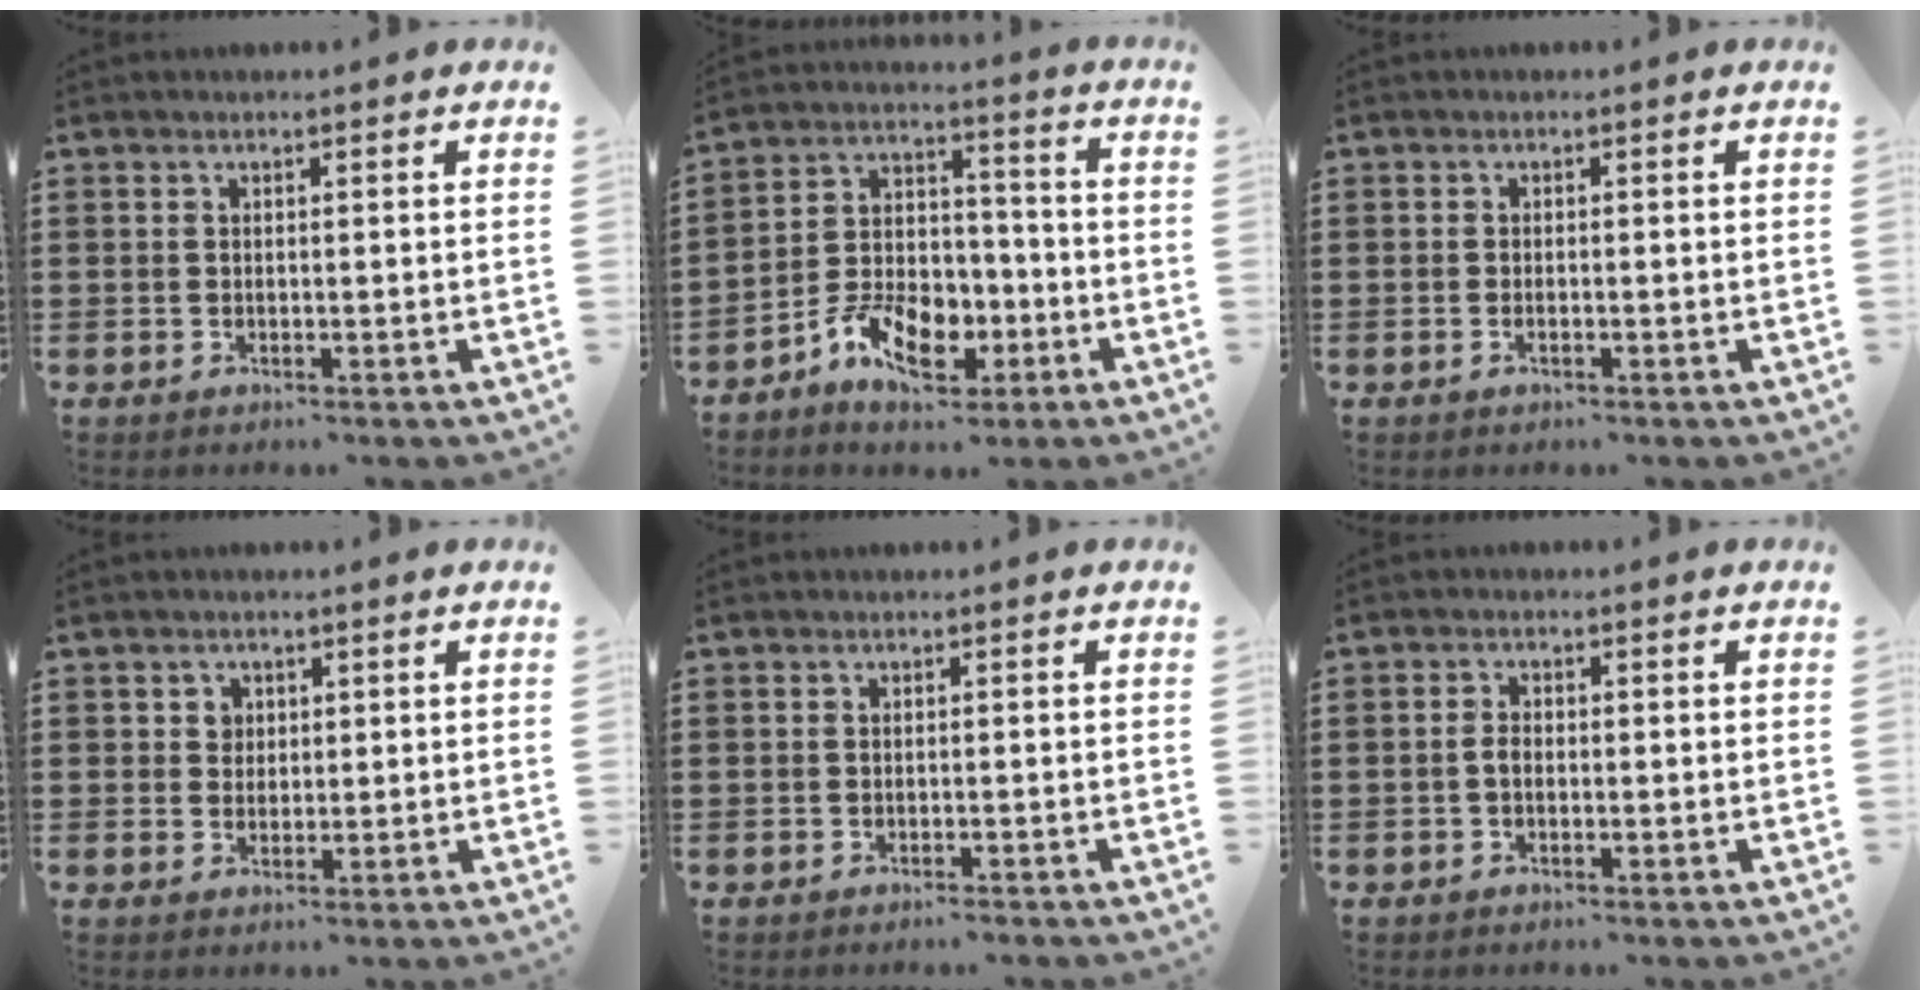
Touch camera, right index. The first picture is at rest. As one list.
[{"total": 9.7, "force": [-4.8, 6.1, 5.9], "torque": [-0.121, 0.022, -0.083]}, {"total": 0.6, "force": [-0.4, 0.2, 0.5], "torque": [-0.011, -0.006, -0.005]}, {"total": 2.0, "force": [0.8, 1.7, 0.4], "torque": [-0.015, 0.009, 0.014]}, {"total": 0.6, "force": [-0.6, 0.1, 0.0], "torque": [-0.002, 0.000, -0.013]}, {"total": 1.7, "force": [-0.4, 1.0, 1.4], "torque": [-0.035, 0.000, -0.011]}]